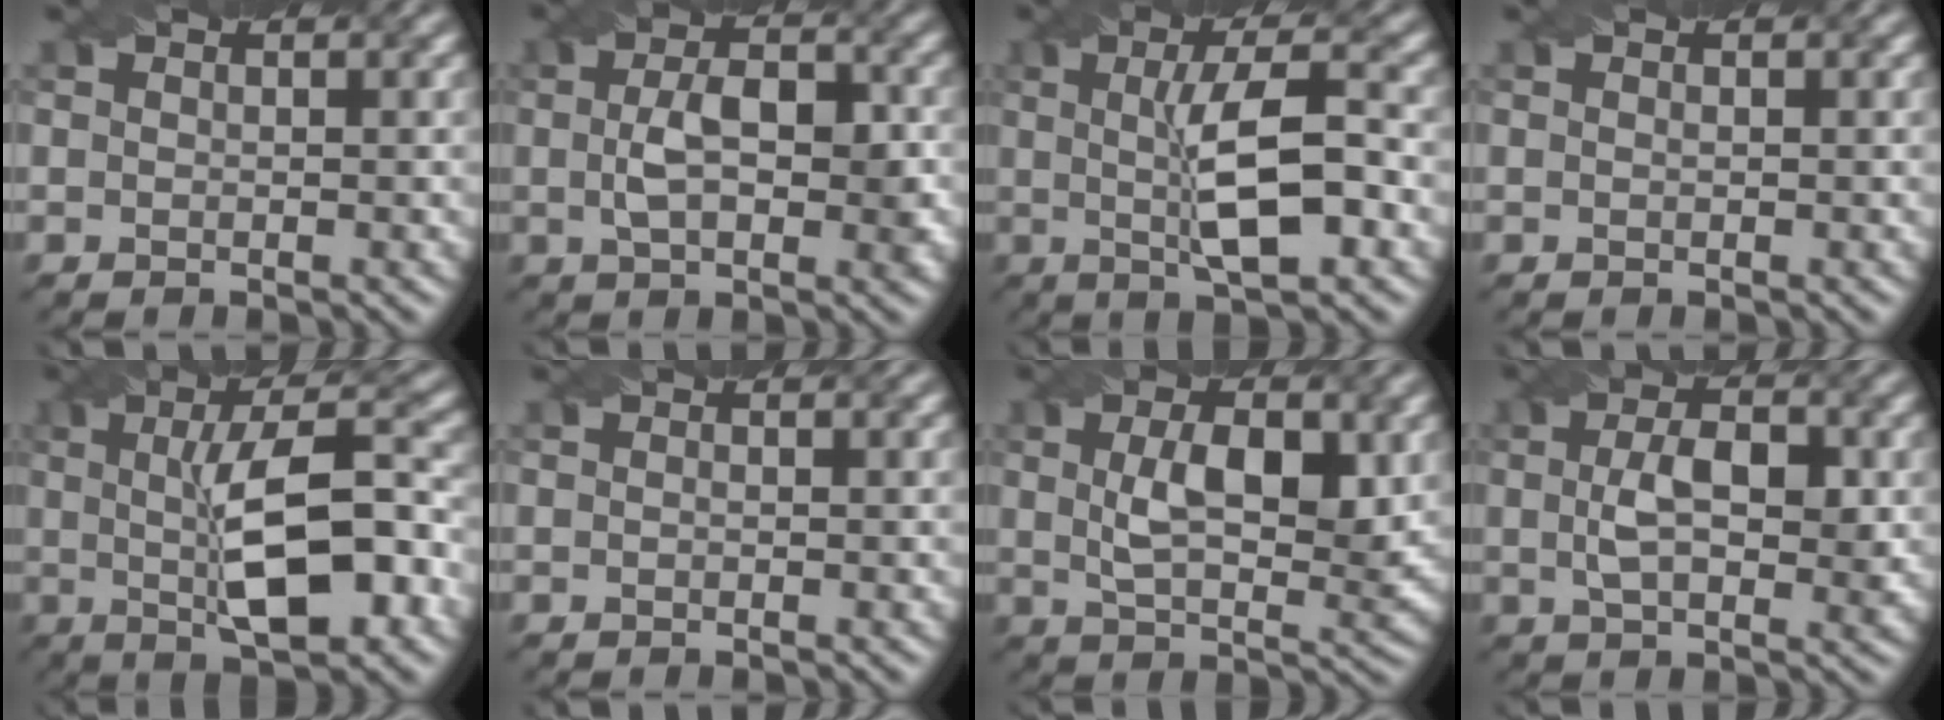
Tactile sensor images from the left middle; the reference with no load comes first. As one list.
[{"total": 5.3, "force": [0.0, 2.7, 4.6], "torque": [-0.081, 0.002, -0.001]}, {"total": 7.5, "force": [0.0, 1.9, 7.2], "torque": [-0.116, 0.008, -0.001]}, {"total": 0.0}, {"total": 9.6, "force": [-0.3, 2.9, 9.2], "torque": [-0.139, 0.006, -0.006]}, {"total": 0.0}, {"total": 6.5, "force": [1.4, 3.0, 5.6], "torque": [-0.102, -0.002, 0.029]}, {"total": 4.8, "force": [0.4, 2.4, 4.1], "torque": [-0.076, 0.002, 0.005]}]